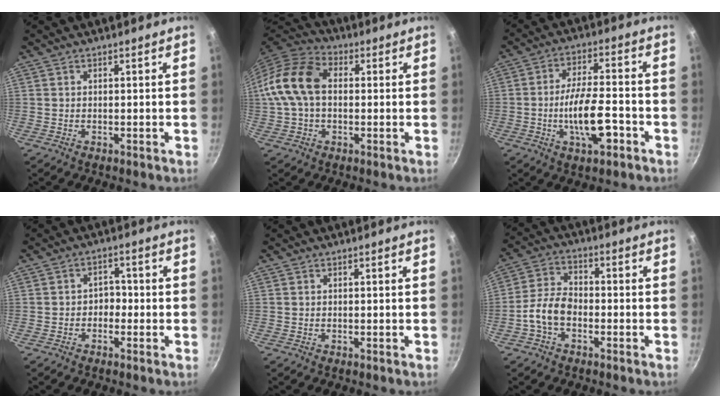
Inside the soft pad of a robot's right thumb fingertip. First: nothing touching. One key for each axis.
{"total": 13.6, "fx": 0.9, "fy": 9.3, "fz": 9.9, "tx": -0.175, "ty": 0.030, "tz": 0.000}
{"total": 11.2, "fx": -3.9, "fy": 4.2, "fz": 9.6, "tx": -0.158, "ty": 0.026, "tz": -0.067}
{"total": 2.9, "fx": -1.1, "fy": 2.3, "fz": 1.4, "tx": 0.004, "ty": 0.019, "tz": -0.023}
{"total": 0.0}
{"total": 6.9, "fx": -2.6, "fy": 4.3, "fz": 4.7, "tx": -0.084, "ty": 0.034, "tz": -0.058}